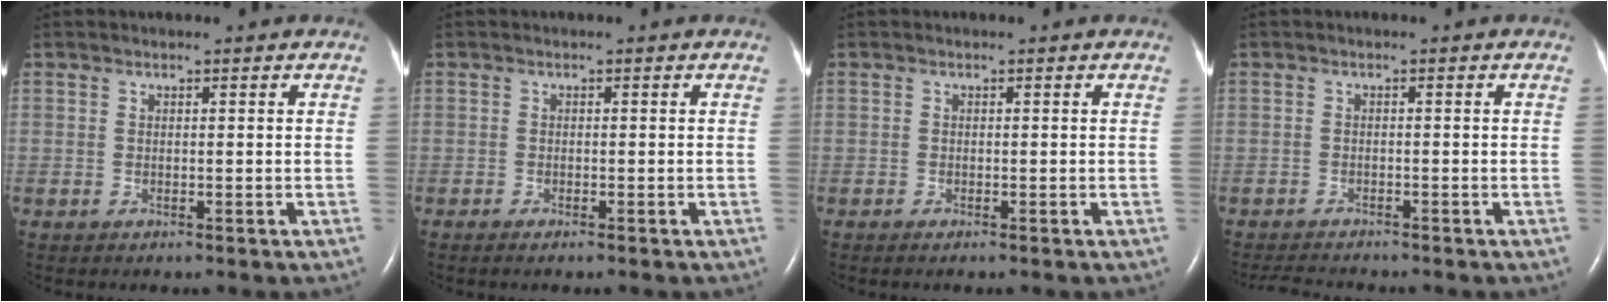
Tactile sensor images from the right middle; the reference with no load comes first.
{"total": 0.9, "force": [-0.7, 0.0, 0.6], "torque": [-0.007, -0.001, -0.010]}
{"total": 0.0}
{"total": 3.2, "force": [-3.1, -0.3, 0.6], "torque": [-0.011, -0.015, -0.052]}